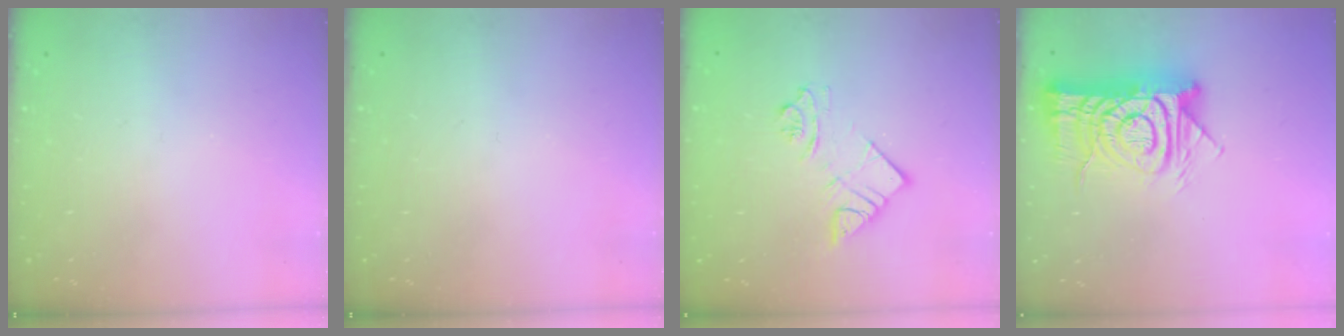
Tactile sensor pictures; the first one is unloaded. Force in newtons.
{"total": 0.0}
{"total": 9.8, "press": 9.7, "slide": 0.9}
{"total": 16.8, "press": 16.8, "slide": 1.7}